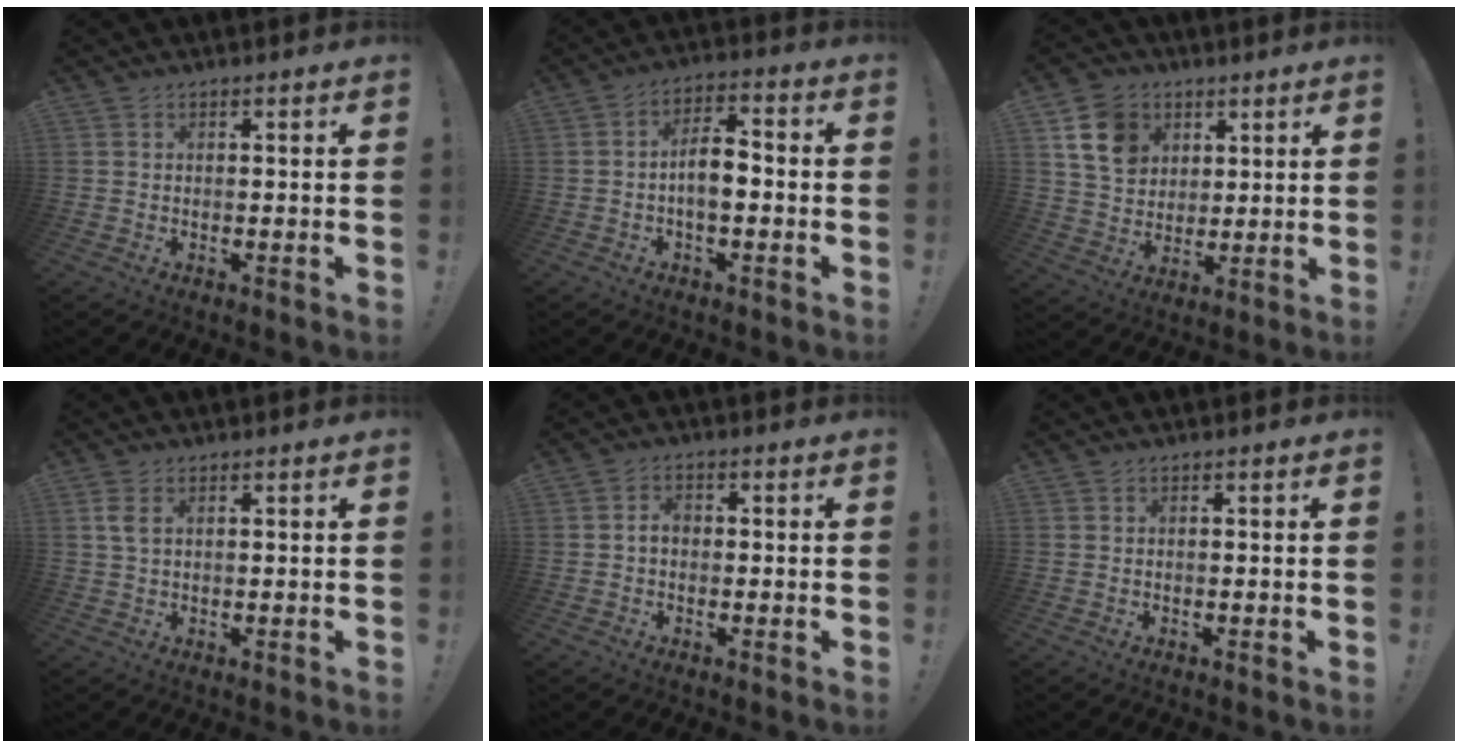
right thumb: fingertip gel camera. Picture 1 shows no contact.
{"total": 7.8, "force": [-1.8, 3.8, 6.5], "torque": [-0.121, 0.012, -0.035]}
{"total": 14.0, "force": [6.0, 11.0, 6.2], "torque": [-0.106, -0.013, 0.125]}
{"total": 4.1, "force": [0.8, 2.9, 2.9], "torque": [-0.063, 0.008, 0.014]}
{"total": 2.9, "force": [-0.5, 2.1, 1.9], "torque": [-0.029, 0.007, -0.012]}
{"total": 0.0}